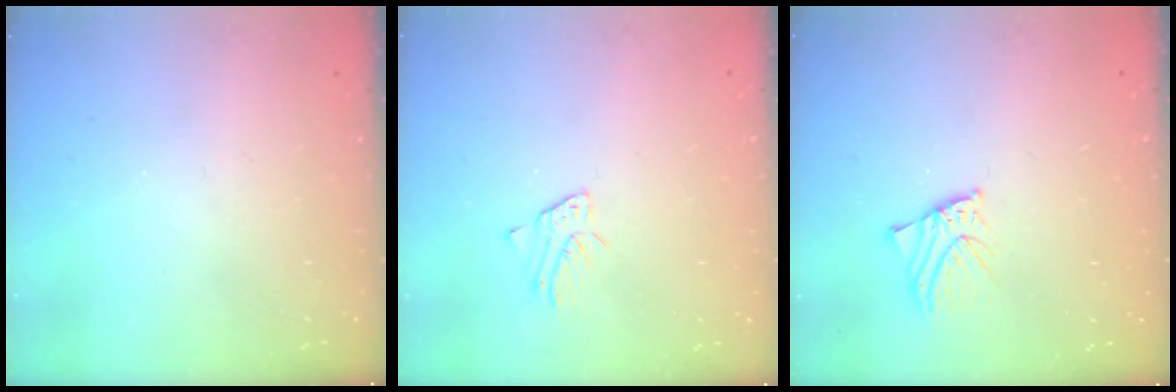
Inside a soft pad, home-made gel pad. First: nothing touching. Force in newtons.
{"total": 2.0, "press": 2.0, "slide": 0.2}
{"total": 3.3, "press": 3.3, "slide": 0.3}